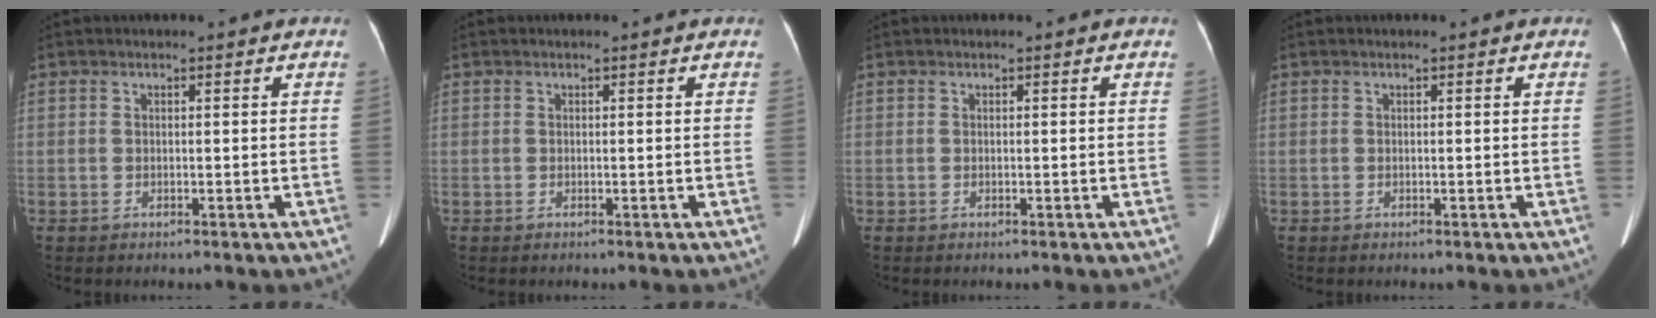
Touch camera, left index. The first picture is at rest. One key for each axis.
{"total": 0.0}
{"total": 0.0}
{"total": 0.0}